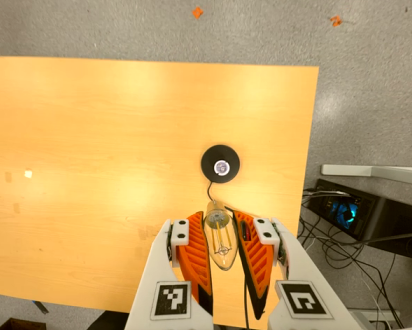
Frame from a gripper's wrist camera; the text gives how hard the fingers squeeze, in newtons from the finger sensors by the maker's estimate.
{"total": 19.1, "left": 21.0, "right": 17.2}